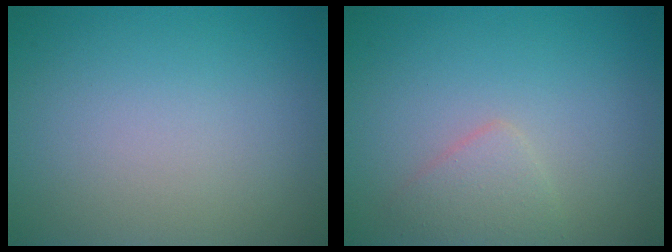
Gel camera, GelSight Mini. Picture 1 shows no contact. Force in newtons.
{"total": 1.9, "press": 1.9, "slide": 0.1}